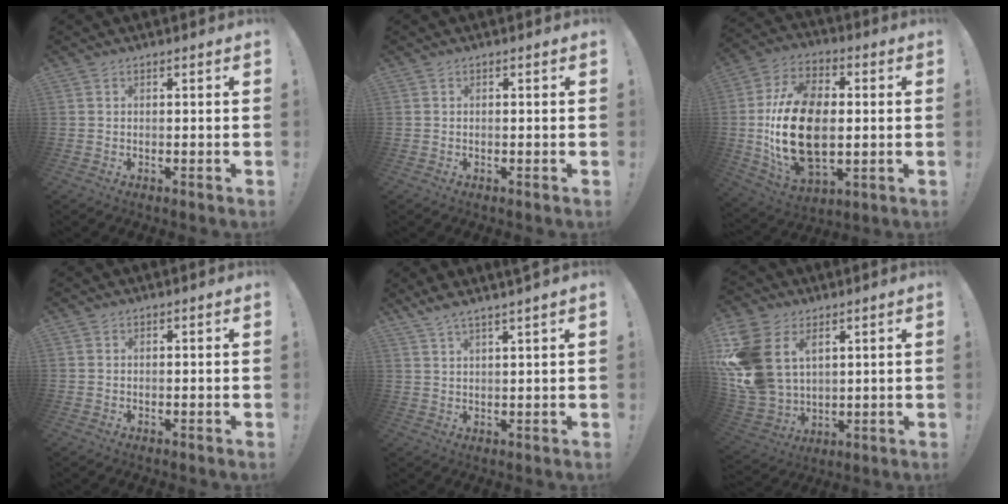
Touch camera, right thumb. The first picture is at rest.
{"total": 0.0}
{"total": 23.7, "force": [-0.7, 14.5, 18.8], "torque": [-0.378, -0.001, -0.004]}
{"total": 0.0}
{"total": 4.1, "force": [3.2, -0.7, 2.4], "torque": [-0.056, -0.011, 0.057]}
{"total": 17.1, "force": [5.6, 12.8, 9.9], "torque": [-0.215, -0.027, 0.107]}